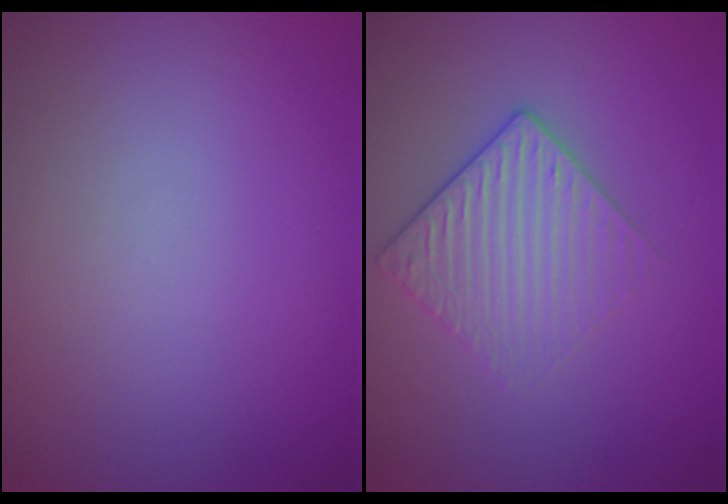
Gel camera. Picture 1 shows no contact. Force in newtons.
{"total": 3.1, "press": 2.8, "slide": 1.4}